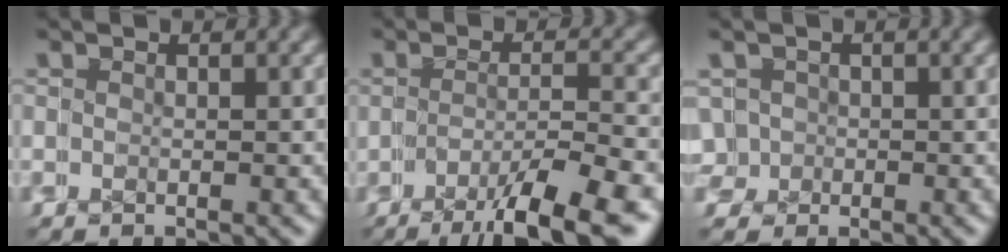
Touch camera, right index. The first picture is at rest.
{"total": 7.8, "force": [-6.3, 1.4, 4.4], "torque": [-0.040, -0.007, -0.084]}
{"total": 4.3, "force": [-0.7, 4.1, 0.9], "torque": [-0.017, 0.002, -0.020]}